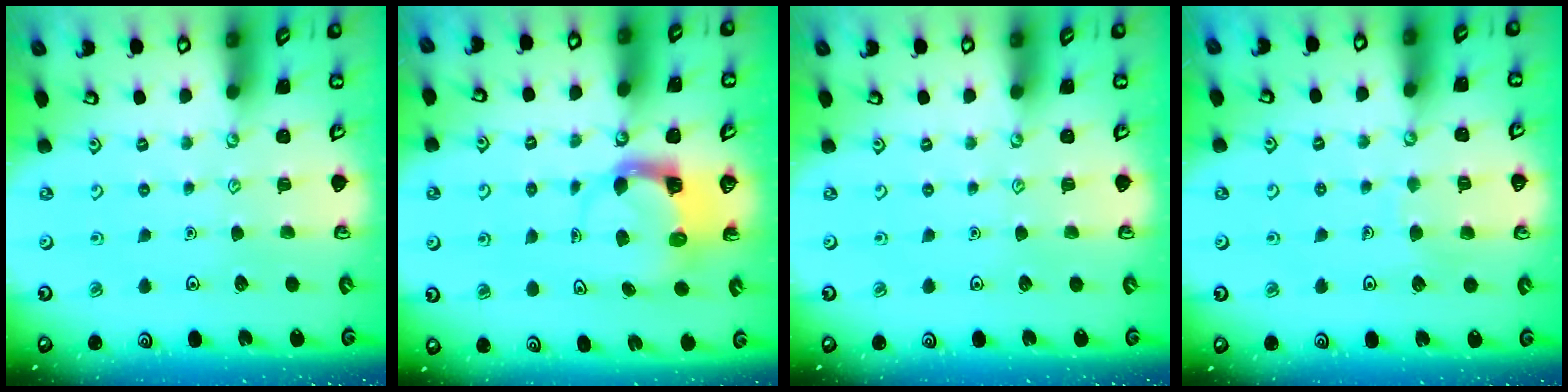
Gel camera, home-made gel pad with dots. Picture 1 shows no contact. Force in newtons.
{"total": 3.6, "press": 3.6, "slide": 0.4}
{"total": 0.0}
{"total": 5.1, "press": 5.0, "slide": 0.5}